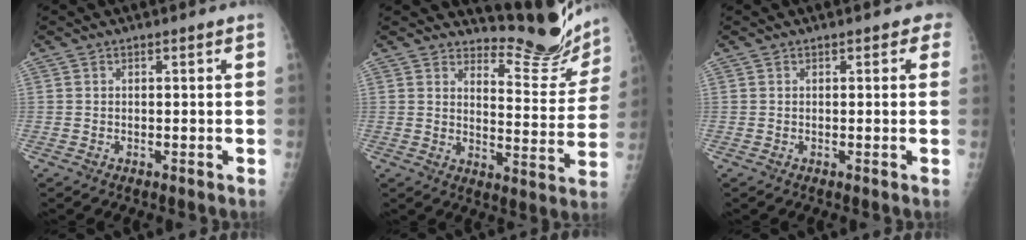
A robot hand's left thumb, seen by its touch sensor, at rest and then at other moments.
{"total": 13.4, "force": [13.1, 2.6, 1.3], "torque": [0.014, -0.143, 0.157]}
{"total": 1.6, "force": [0.8, 1.0, 0.9], "torque": [0.008, 0.002, 0.003]}